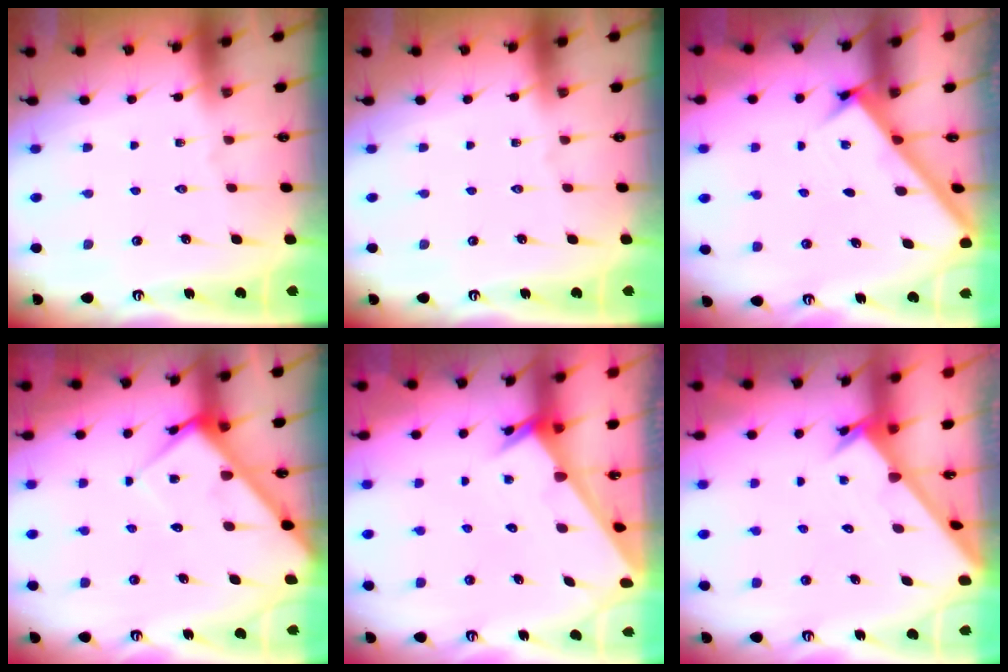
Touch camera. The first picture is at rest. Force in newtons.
{"total": 0.0}
{"total": 2.1, "press": 2.1, "slide": 0.2}
{"total": 6.4, "press": 6.4, "slide": 0.6}
{"total": 1.9, "press": 1.9, "slide": 0.1}
{"total": 2.4, "press": 2.4, "slide": 0.2}